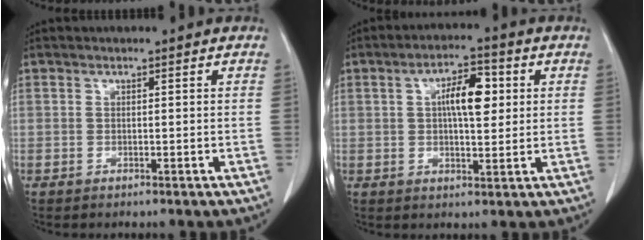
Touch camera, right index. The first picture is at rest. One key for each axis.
{"total": 6.7, "fx": 1.2, "fy": 2.0, "fz": 6.3, "tx": -0.112, "ty": 0.012, "tz": 0.020}